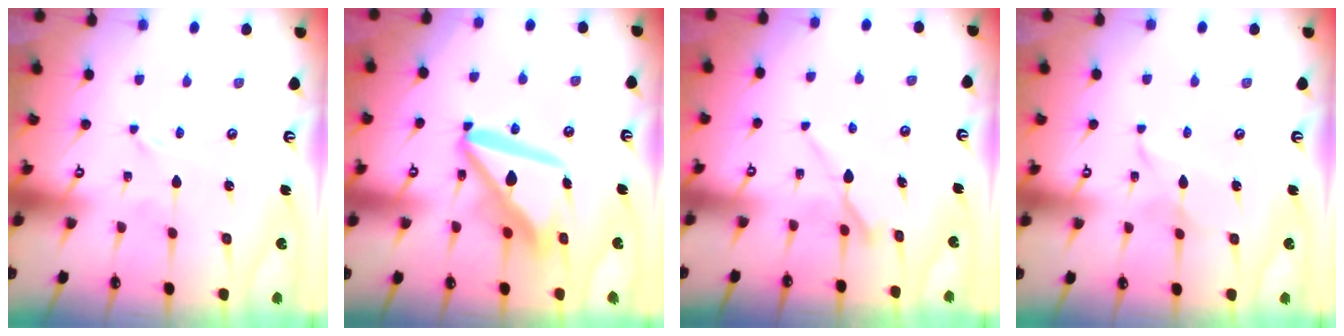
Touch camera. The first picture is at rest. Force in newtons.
{"total": 16.6, "press": 16.4, "slide": 2.1}
{"total": 6.2, "press": 6.2, "slide": 0.8}
{"total": 4.2, "press": 4.2, "slide": 0.4}